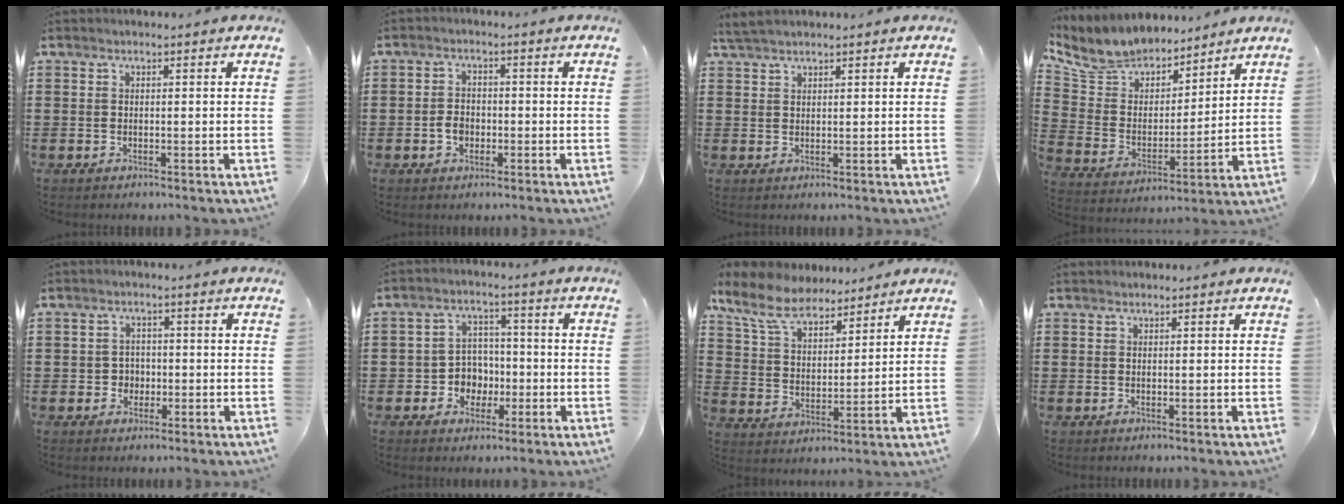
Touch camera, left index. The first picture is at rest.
{"total": 2.5, "force": [-0.7, 2.0, 1.5], "torque": [-0.032, 0.001, -0.016]}
{"total": 2.0, "force": [1.9, 0.2, 0.8], "torque": [-0.019, 0.002, 0.036]}
{"total": 7.8, "force": [7.3, 2.6, 0.5], "torque": [-0.059, -0.052, 0.132]}
{"total": 2.3, "force": [-0.4, 2.2, 0.7], "torque": [-0.022, 0.004, -0.012]}
{"total": 5.1, "force": [-1.4, 4.6, 1.6], "torque": [-0.044, 0.013, -0.026]}
{"total": 8.4, "force": [7.1, 2.8, 3.5], "torque": [-0.099, -0.022, 0.129]}
{"total": 0.5, "force": [0.5, 0.2, 0.0], "torque": [-0.003, 0.002, 0.010]}